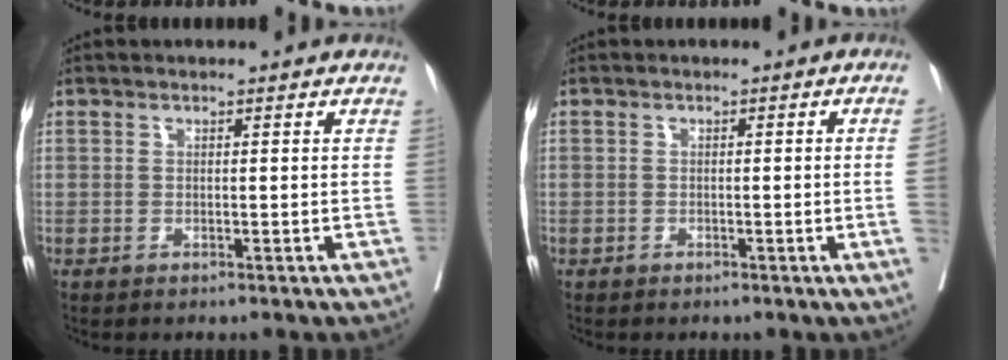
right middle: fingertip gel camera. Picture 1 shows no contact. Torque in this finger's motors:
{"motor_torque": [0.24, -0.47, -0.60, -0.21]}